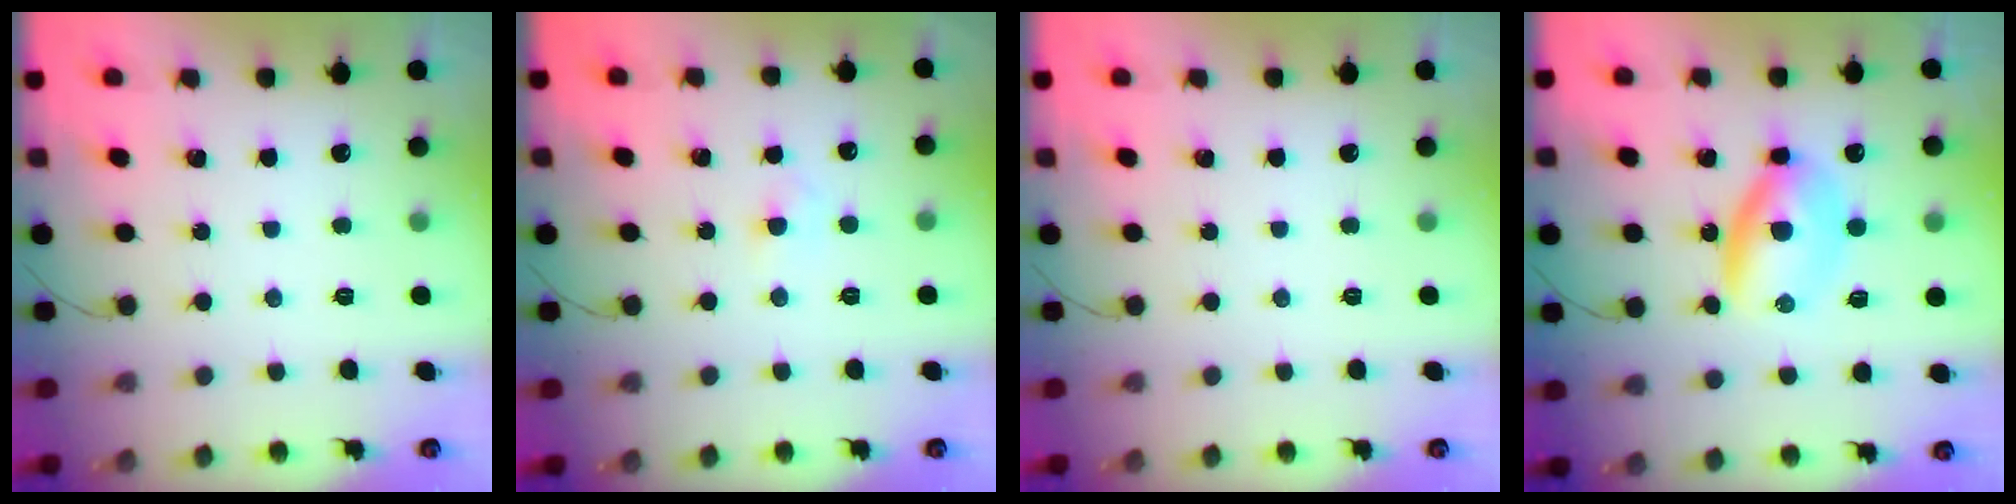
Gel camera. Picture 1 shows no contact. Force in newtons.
{"total": 1.9, "press": 1.8, "slide": 0.8}
{"total": 0.0}
{"total": 6.7, "press": 6.7, "slide": 0.5}